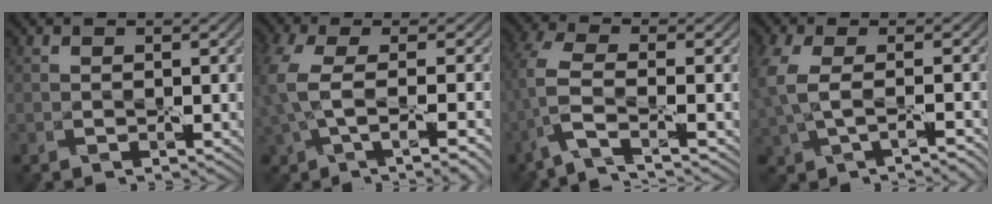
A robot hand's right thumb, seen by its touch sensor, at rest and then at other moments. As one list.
[{"total": 6.7, "force": [-0.9, 2.3, 6.2], "torque": [-0.149, -0.010, -0.014]}, {"total": 4.3, "force": [-2.5, 0.3, 3.5], "torque": [-0.088, 0.010, -0.071]}, {"total": 3.9, "force": [-0.3, 1.7, 3.6], "torque": [-0.101, -0.007, -0.005]}]